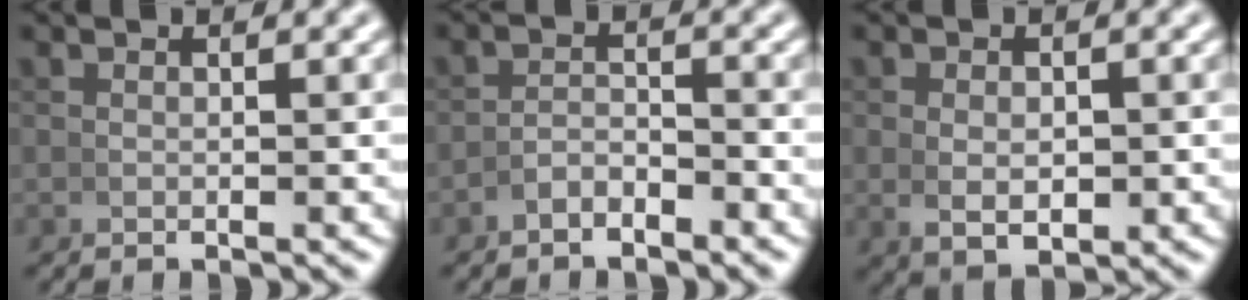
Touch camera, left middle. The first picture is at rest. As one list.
[{"total": 2.4, "force": [-2.2, 0.8, 0.5], "torque": [-0.006, -0.001, -0.043]}, {"total": 2.6, "force": [-0.2, 1.5, 2.1], "torque": [-0.044, -0.016, 0.012]}]